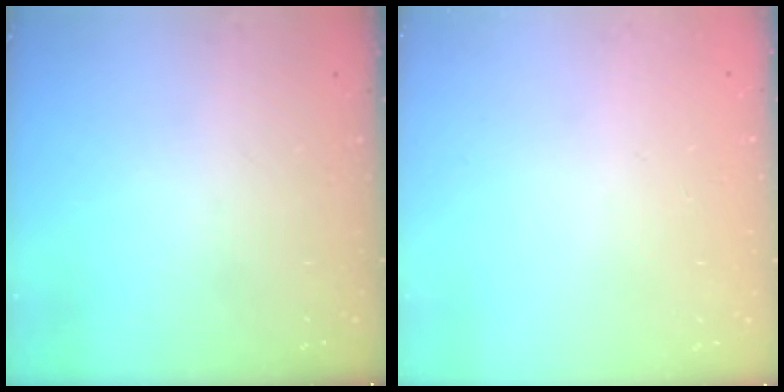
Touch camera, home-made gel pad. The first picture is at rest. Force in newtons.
{"total": 0.7, "press": 0.6, "slide": 0.3}